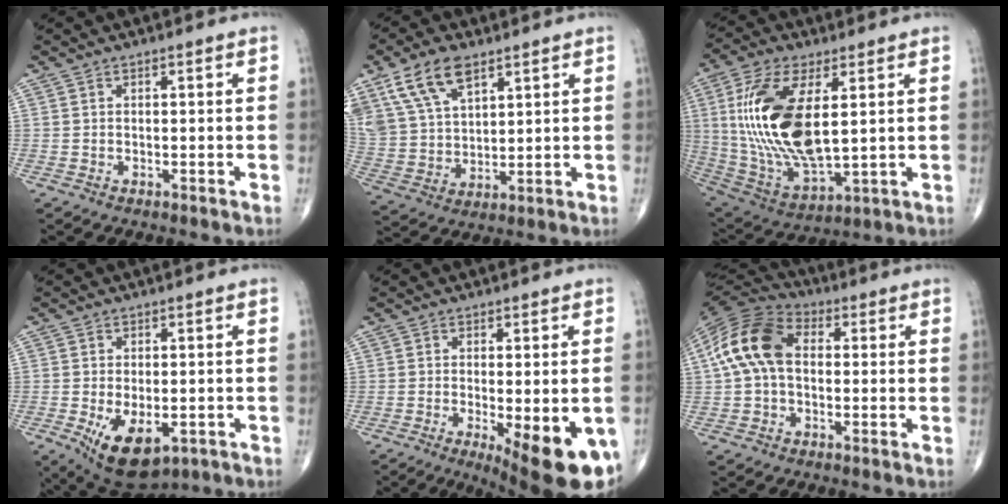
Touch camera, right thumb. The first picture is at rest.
{"total": 13.2, "force": [7.9, 6.9, 8.0], "torque": [-0.142, -0.019, 0.161]}
{"total": 21.1, "force": [3.6, 9.5, 18.5], "torque": [-0.380, -0.023, 0.077]}
{"total": 10.6, "force": [-3.7, 5.6, 8.2], "torque": [-0.125, -0.008, -0.043]}
{"total": 15.0, "force": [-5.7, 4.8, 13.0], "torque": [-0.141, -0.018, -0.071]}
{"total": 13.5, "force": [1.2, 8.9, 10.0], "torque": [-0.196, 0.035, 0.010]}